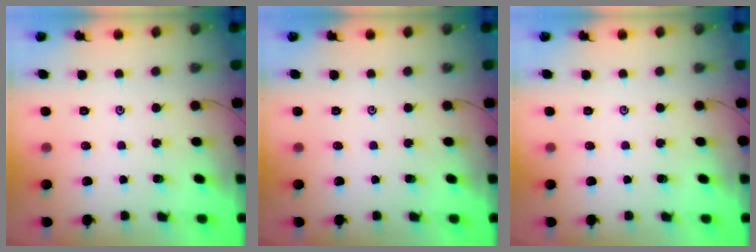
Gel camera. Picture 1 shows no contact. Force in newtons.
{"total": 0.0}
{"total": 0.0}